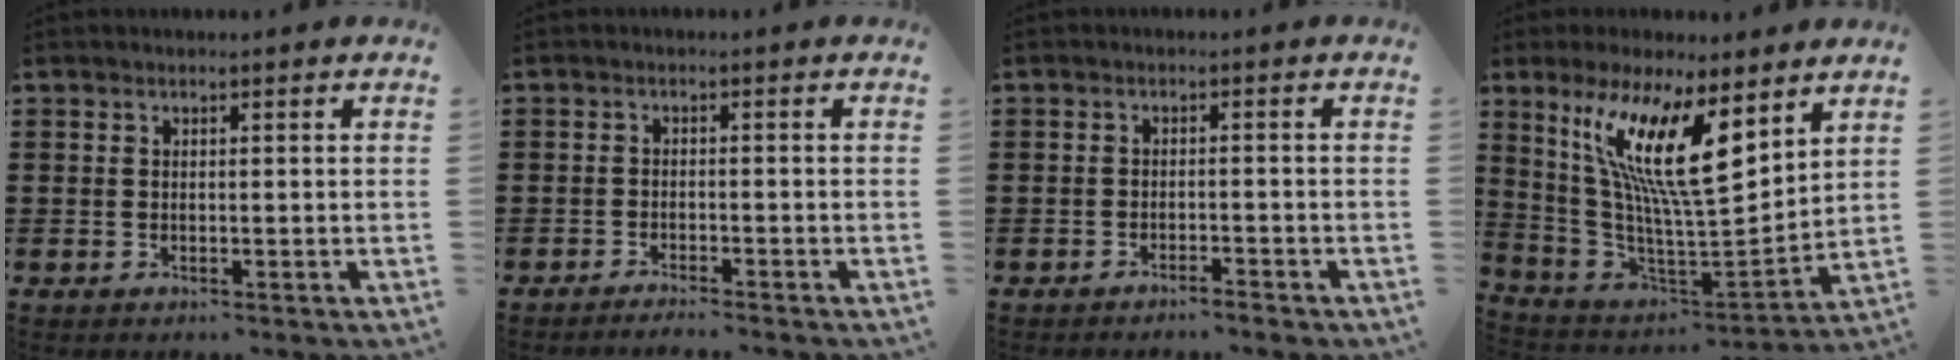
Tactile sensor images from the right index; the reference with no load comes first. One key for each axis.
{"total": 1.5, "fx": -1.5, "fy": -0.2, "fz": 0.2, "tx": -0.004, "ty": 0.003, "tz": -0.030}
{"total": 1.6, "fx": -1.5, "fy": -0.1, "fz": 0.5, "tx": -0.012, "ty": 0.002, "tz": -0.030}
{"total": 15.3, "fx": 7.3, "fy": 3.0, "fz": 13.1, "tx": -0.288, "ty": -0.035, "tz": 0.119}